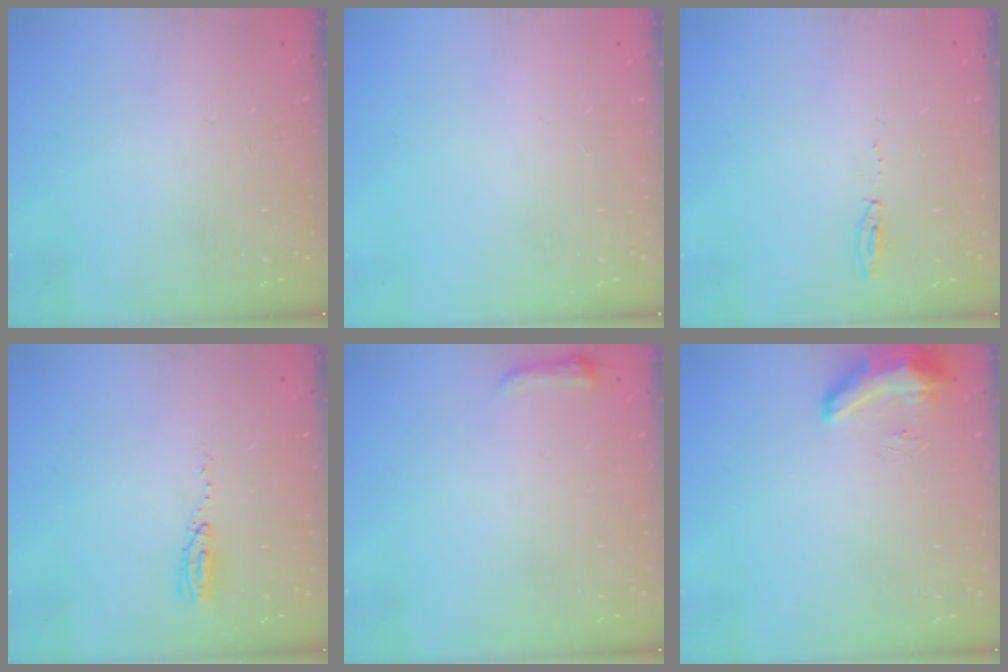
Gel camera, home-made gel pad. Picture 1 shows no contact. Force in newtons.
{"total": 0.0}
{"total": 4.8, "press": 4.7, "slide": 1.0}
{"total": 5.0, "press": 4.7, "slide": 1.5}
{"total": 3.7, "press": 3.7, "slide": 0.7}
{"total": 16.1, "press": 10.6, "slide": 12.1}